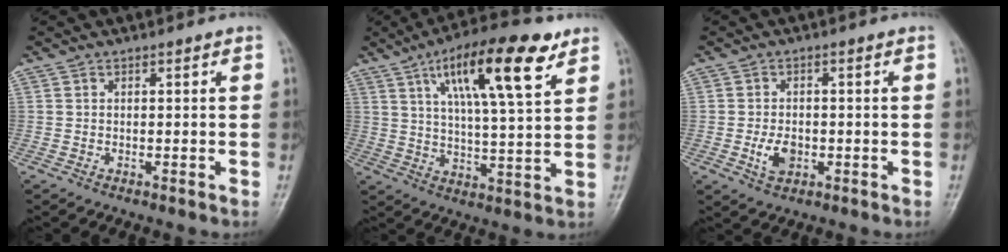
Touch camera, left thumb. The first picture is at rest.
{"total": 17.4, "force": [8.8, 4.6, 14.3], "torque": [-0.216, -0.024, 0.142]}
{"total": 4.9, "force": [-1.1, 3.3, 3.5], "torque": [-0.057, -0.001, -0.016]}